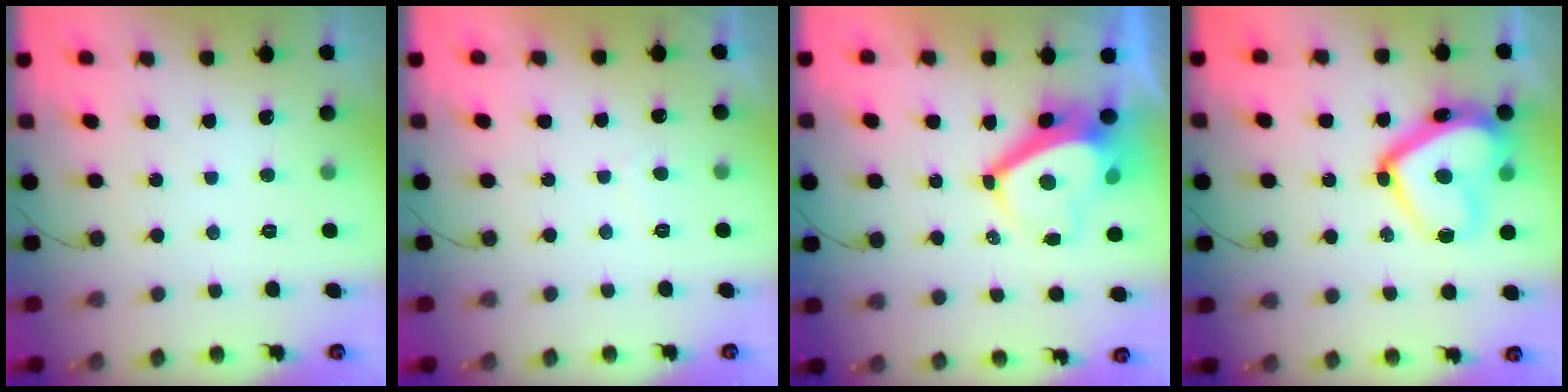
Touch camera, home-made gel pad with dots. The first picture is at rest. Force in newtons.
{"total": 1.3, "press": 1.1, "slide": 0.6}
{"total": 6.7, "press": 6.6, "slide": 0.9}
{"total": 18.6, "press": 18.5, "slide": 1.9}